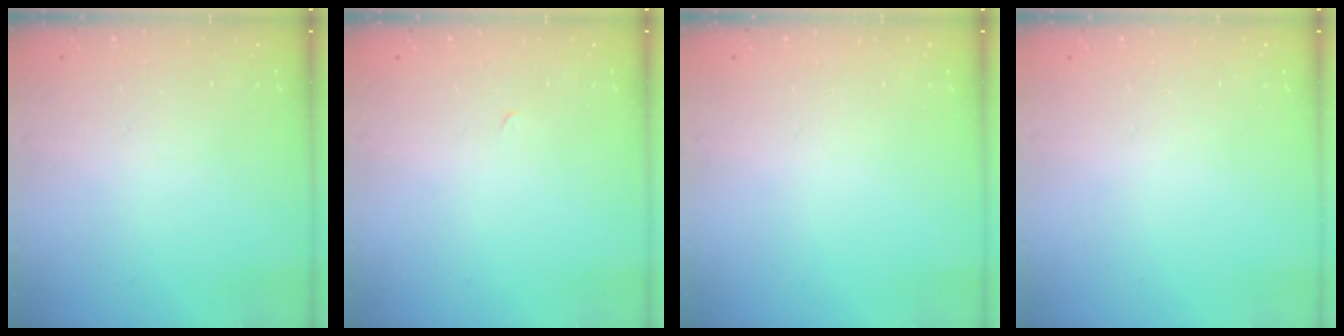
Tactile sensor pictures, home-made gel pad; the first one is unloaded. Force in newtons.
{"total": 0.0}
{"total": 0.0}
{"total": 0.0}